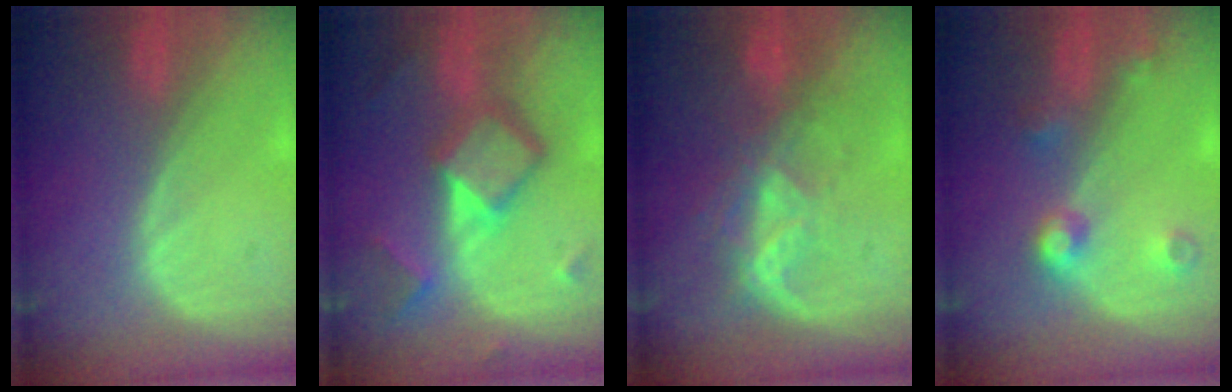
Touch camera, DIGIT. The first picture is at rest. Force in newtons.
{"total": 7.4, "press": 7.4, "slide": 0.5}
{"total": 6.4, "press": 5.9, "slide": 2.6}
{"total": 4.5, "press": 4.0, "slide": 2.0}